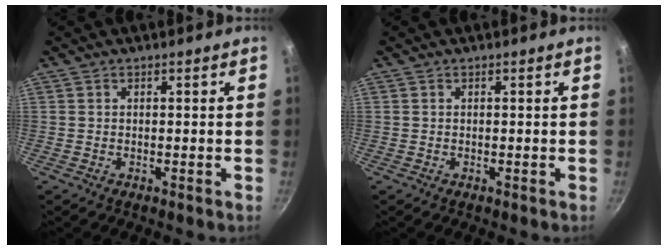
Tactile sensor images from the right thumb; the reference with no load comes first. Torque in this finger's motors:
{"motor_torque": [-0.04, 0.04, 0.02, -0.02, 0.00]}